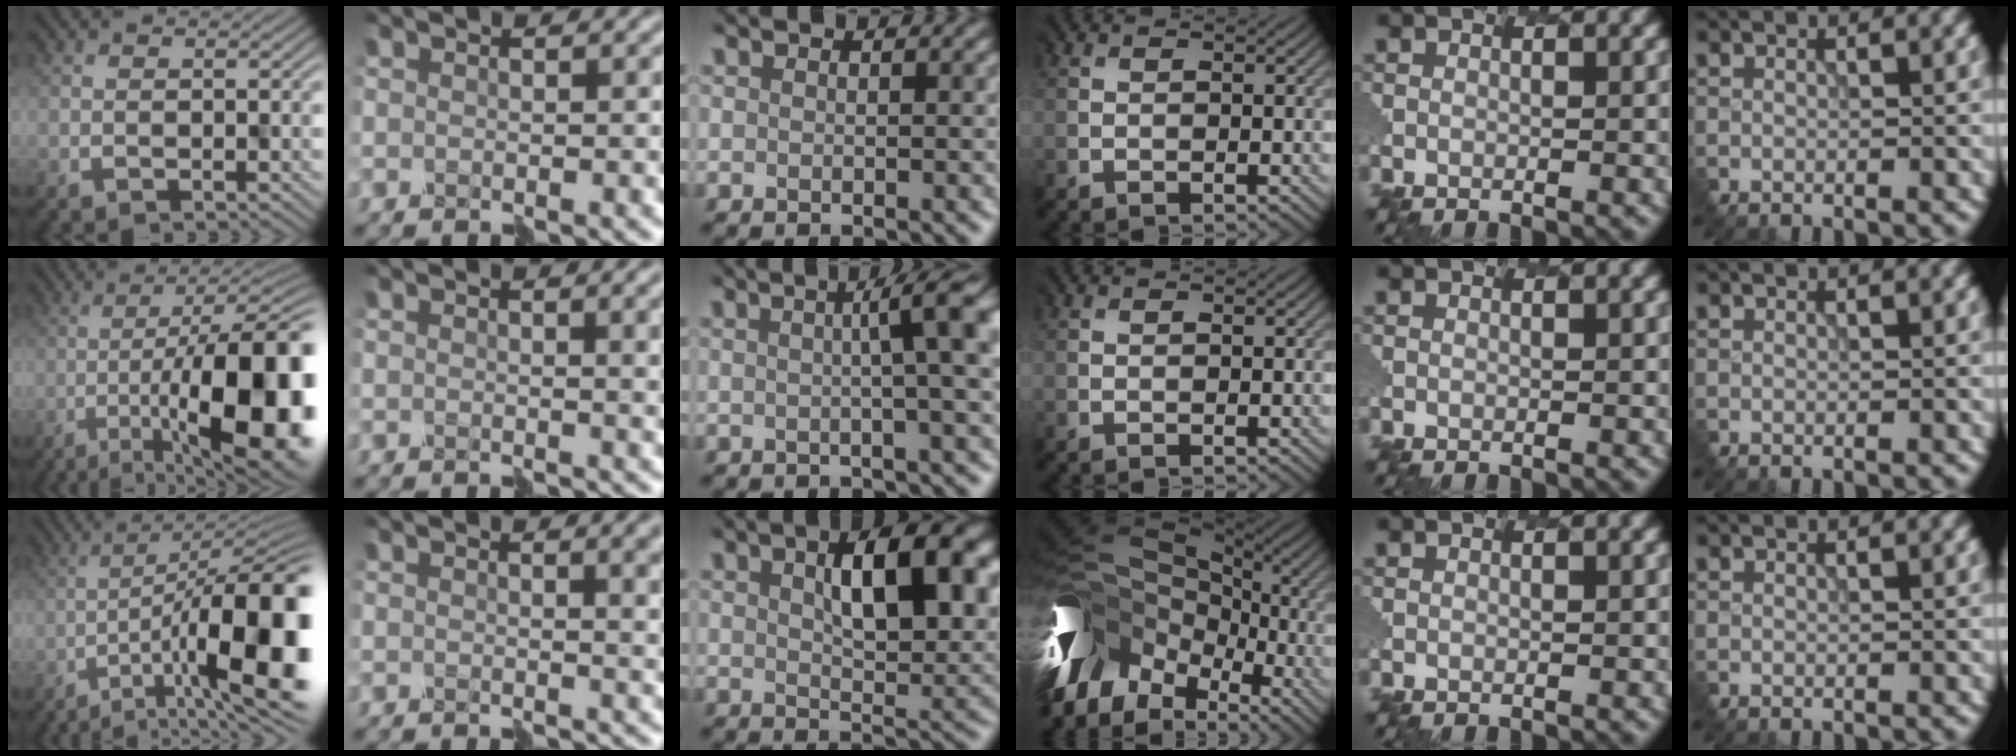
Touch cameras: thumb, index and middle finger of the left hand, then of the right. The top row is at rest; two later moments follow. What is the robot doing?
{"motion": "disassemble", "object": "hinged jar"}